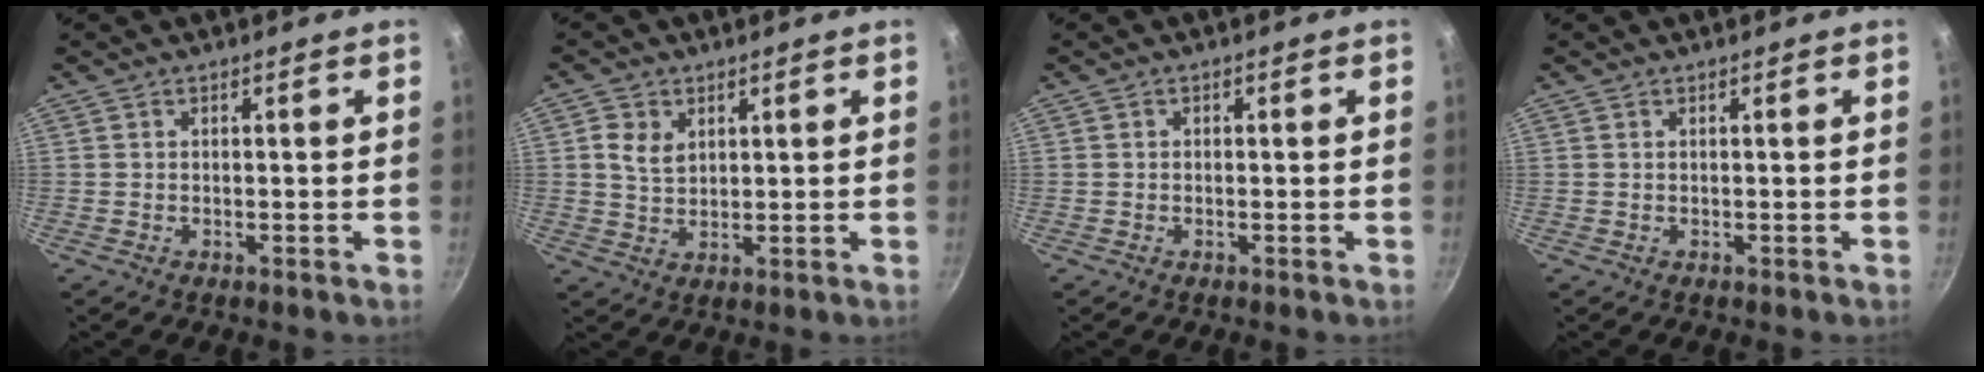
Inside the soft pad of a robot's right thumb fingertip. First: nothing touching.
{"total": 4.7, "force": [1.6, 3.4, 2.8], "torque": [-0.043, -0.006, 0.032]}
{"total": 0.6, "force": [0.0, 0.5, 0.2], "torque": [-0.002, 0.004, -0.001]}
{"total": 0.0}